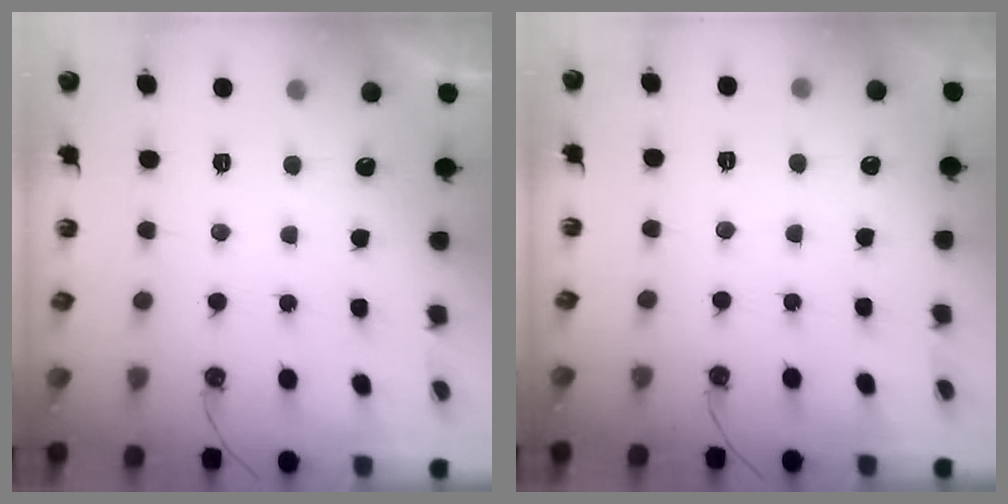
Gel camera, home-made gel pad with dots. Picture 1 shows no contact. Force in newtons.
{"total": 2.8, "press": 2.8, "slide": 0.5}